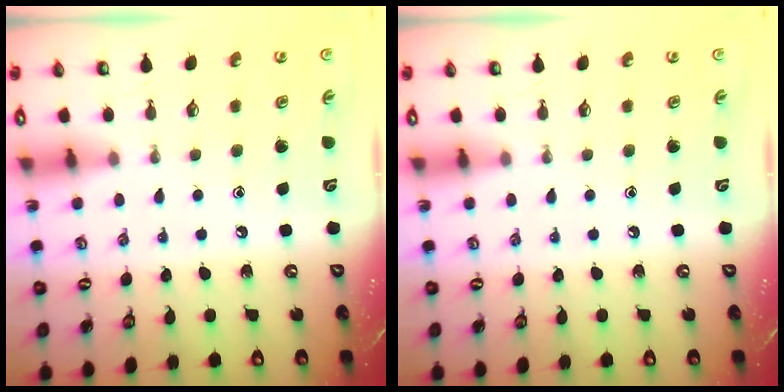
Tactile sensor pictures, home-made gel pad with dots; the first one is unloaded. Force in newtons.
{"total": 0.0}